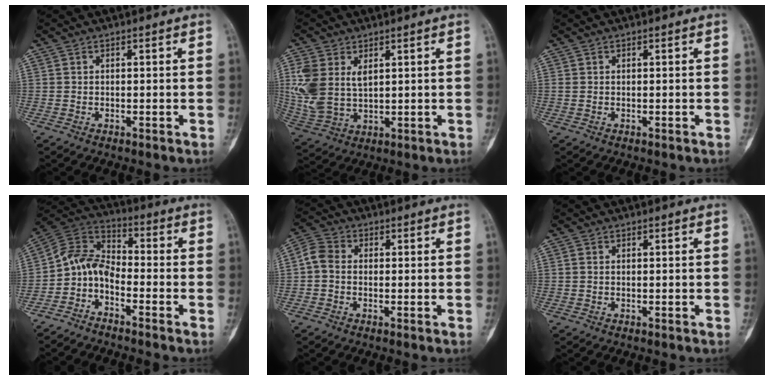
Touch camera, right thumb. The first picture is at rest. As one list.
[{"total": 11.5, "force": [3.2, 7.4, 8.2], "torque": [-0.182, -0.006, 0.076]}, {"total": 0.5, "force": [0.2, 0.4, 0.3], "torque": [-0.006, 0.003, 0.004]}, {"total": 7.6, "force": [-3.5, 4.6, 4.9], "torque": [-0.084, 0.063, -0.085]}, {"total": 4.5, "force": [-0.2, 3.6, 2.7], "torque": [-0.052, 0.015, -0.013]}, {"total": 0.7, "force": [0.1, 0.5, 0.5], "torque": [-0.013, 0.000, 0.003]}]